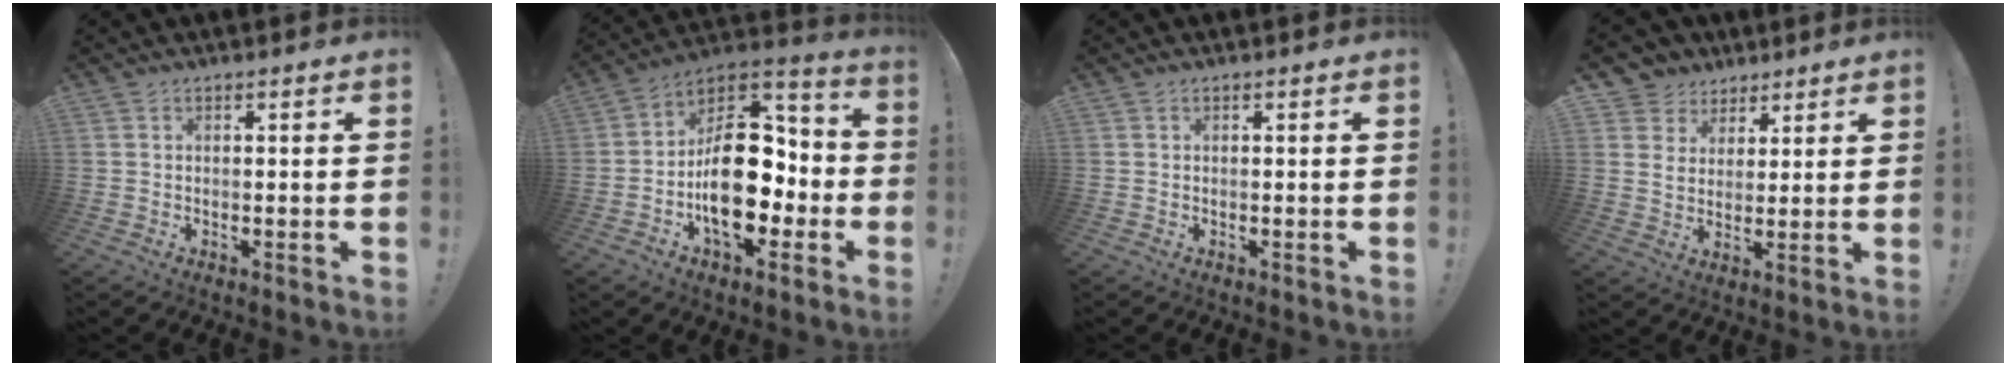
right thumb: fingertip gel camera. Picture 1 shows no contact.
{"total": 21.7, "force": [-3.9, 13.7, 16.3], "torque": [-0.243, 0.022, -0.052]}
{"total": 0.0}
{"total": 7.0, "force": [3.6, 5.9, 0.7], "torque": [-0.014, -0.025, 0.074]}